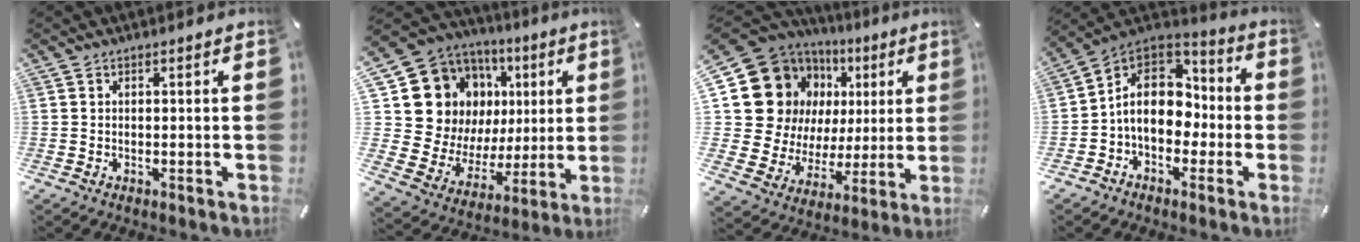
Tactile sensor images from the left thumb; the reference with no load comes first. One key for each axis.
{"total": 17.8, "fx": 6.7, "fy": 15.0, "fz": 6.9, "tx": -0.118, "ty": -0.054, "tz": 0.154}
{"total": 19.6, "fx": 7.1, "fy": 16.1, "fz": 8.5, "tx": -0.141, "ty": -0.053, "tz": 0.155}
{"total": 13.6, "fx": -0.7, "fy": 10.5, "fz": 8.5, "tx": -0.157, "ty": 0.004, "tz": -0.012}